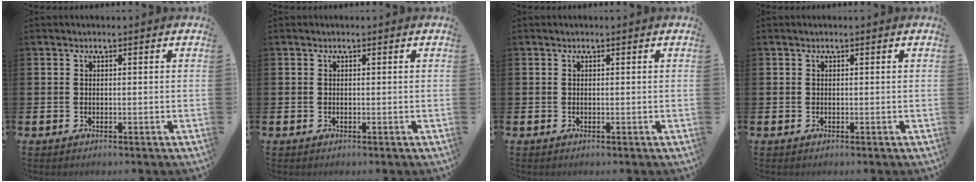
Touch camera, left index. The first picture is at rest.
{"total": 0.0}
{"total": 0.0}
{"total": 0.0}